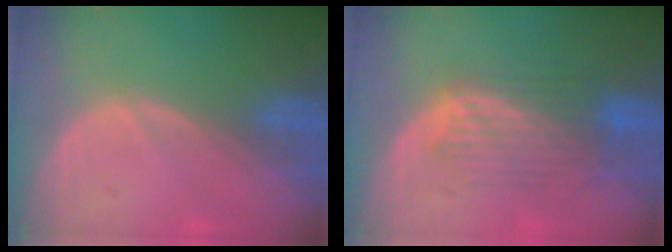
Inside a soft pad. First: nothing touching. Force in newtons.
{"total": 6.3, "press": 6.3, "slide": 0.6}